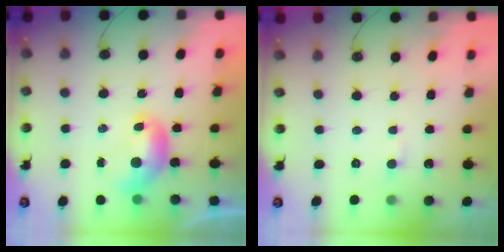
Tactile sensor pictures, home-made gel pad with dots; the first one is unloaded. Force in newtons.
{"total": 2.4, "press": 2.3, "slide": 0.4}